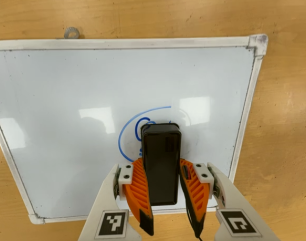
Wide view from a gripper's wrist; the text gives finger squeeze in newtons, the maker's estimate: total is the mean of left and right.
{"total": 11.9, "left": 11.6, "right": 12.2}